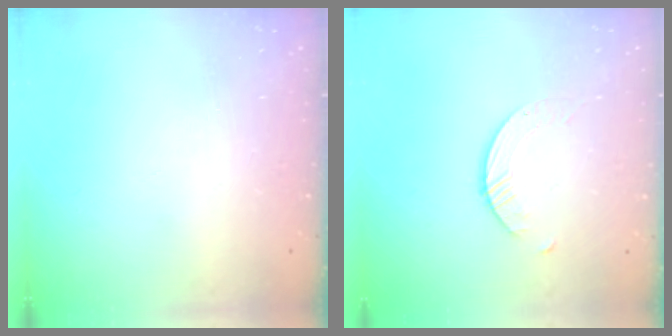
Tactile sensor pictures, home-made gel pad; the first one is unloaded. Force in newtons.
{"total": 1.7, "press": 1.7, "slide": 0.2}